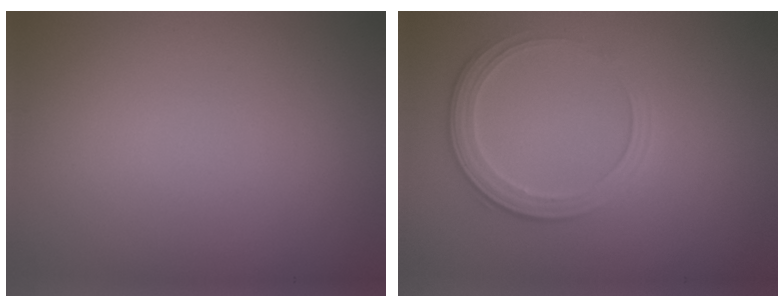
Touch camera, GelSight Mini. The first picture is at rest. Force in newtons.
{"total": 2.8, "press": 2.7, "slide": 0.8}